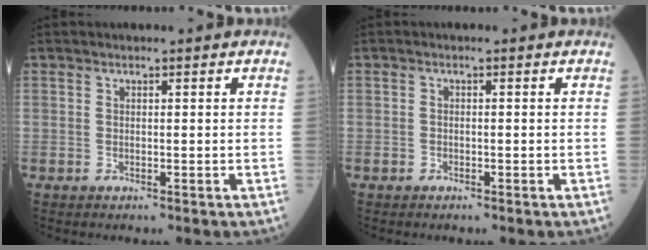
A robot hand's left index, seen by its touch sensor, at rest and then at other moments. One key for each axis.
{"total": 0.0}